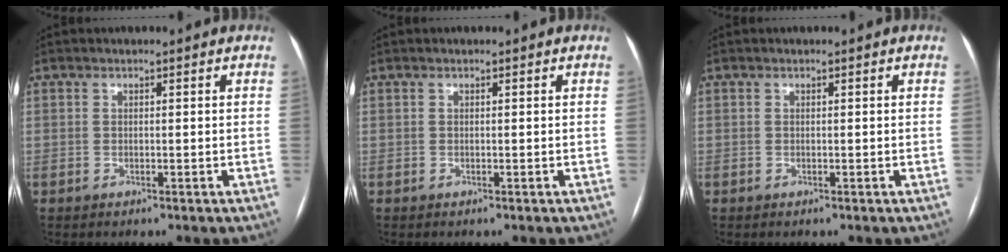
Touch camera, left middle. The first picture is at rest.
{"total": 0.0}
{"total": 0.0}